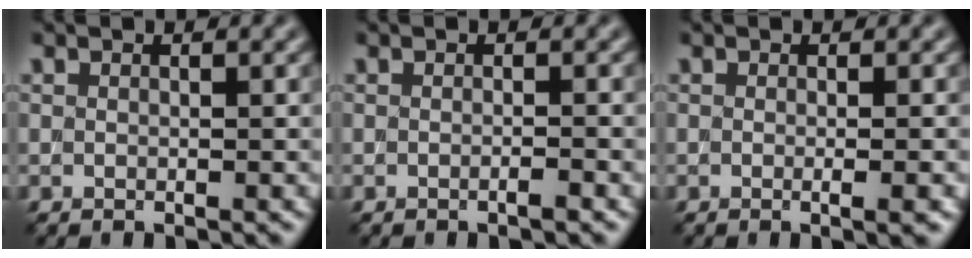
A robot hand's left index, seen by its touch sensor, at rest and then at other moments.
{"total": 0.9, "force": [-0.4, 0.2, 0.8], "torque": [-0.010, -0.002, -0.011]}
{"total": 2.4, "force": [-0.1, 1.1, 2.2], "torque": [-0.004, 0.005, -0.014]}